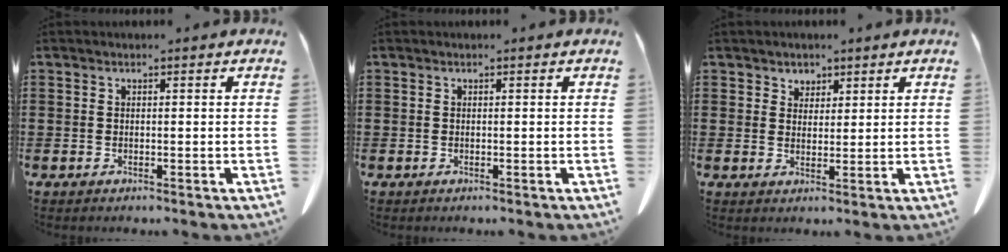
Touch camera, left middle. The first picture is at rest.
{"total": 0.0}
{"total": 2.5, "force": [1.9, 1.5, 0.0], "torque": [-0.001, 0.003, 0.036]}